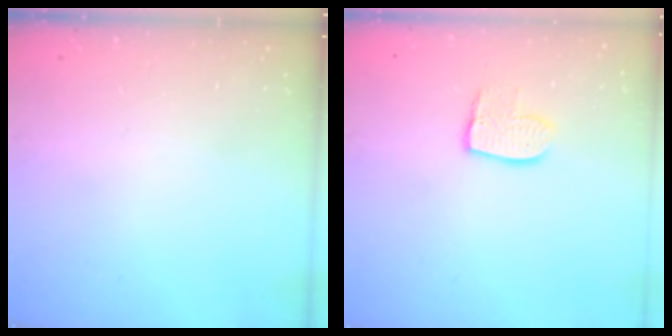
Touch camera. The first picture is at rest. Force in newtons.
{"total": 8.7, "press": 8.6, "slide": 0.7}